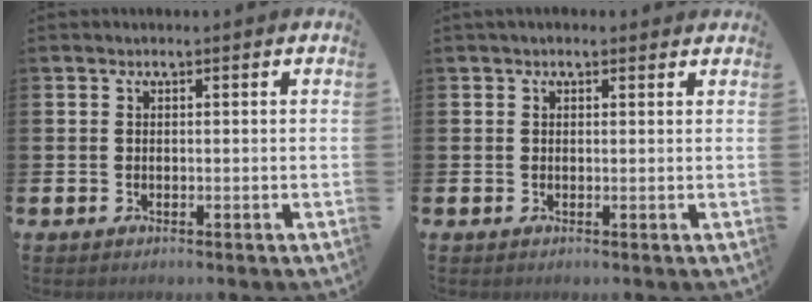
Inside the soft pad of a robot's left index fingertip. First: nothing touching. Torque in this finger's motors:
{"motor_torque": [1.01, -1.13, 0.13, 0.18]}